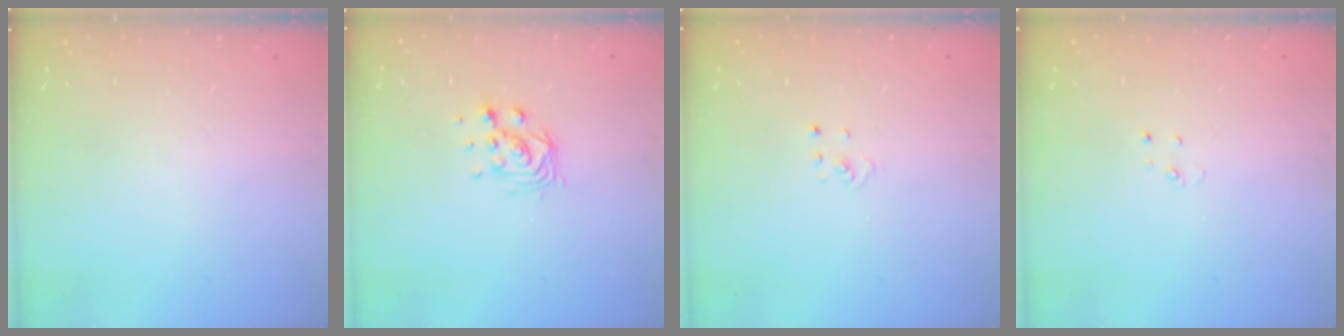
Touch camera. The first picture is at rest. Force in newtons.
{"total": 8.3, "press": 8.3, "slide": 0.5}
{"total": 1.1, "press": 1.1, "slide": 0.1}
{"total": 2.3, "press": 2.3, "slide": 0.2}